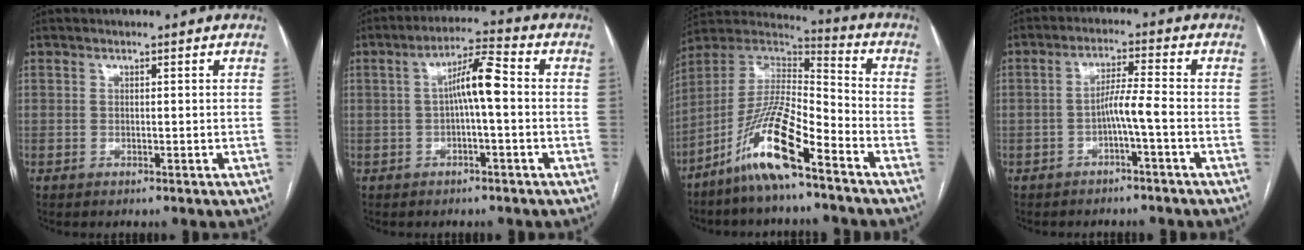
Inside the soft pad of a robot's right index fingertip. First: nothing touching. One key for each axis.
{"total": 6.5, "fx": 0.0, "fy": 0.9, "fz": 6.5, "tx": -0.112, "ty": 0.024, "tz": -0.001}
{"total": 14.0, "fx": -8.6, "fy": 1.6, "fz": 10.9, "tx": -0.222, "ty": -0.003, "tz": -0.165}
{"total": 4.2, "fx": -1.7, "fy": -0.4, "fz": 3.9, "tx": -0.067, "ty": 0.008, "tz": -0.029}